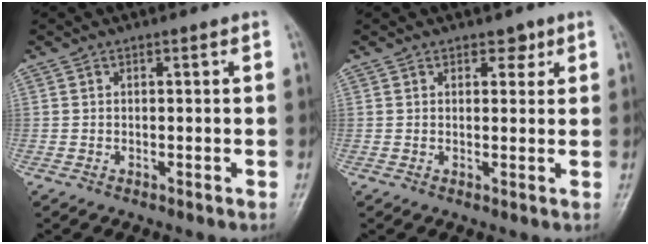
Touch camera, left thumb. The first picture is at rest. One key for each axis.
{"total": 2.3, "fx": 1.4, "fy": 1.5, "fz": 1.0, "tx": 0.005, "ty": -0.006, "tz": 0.016}